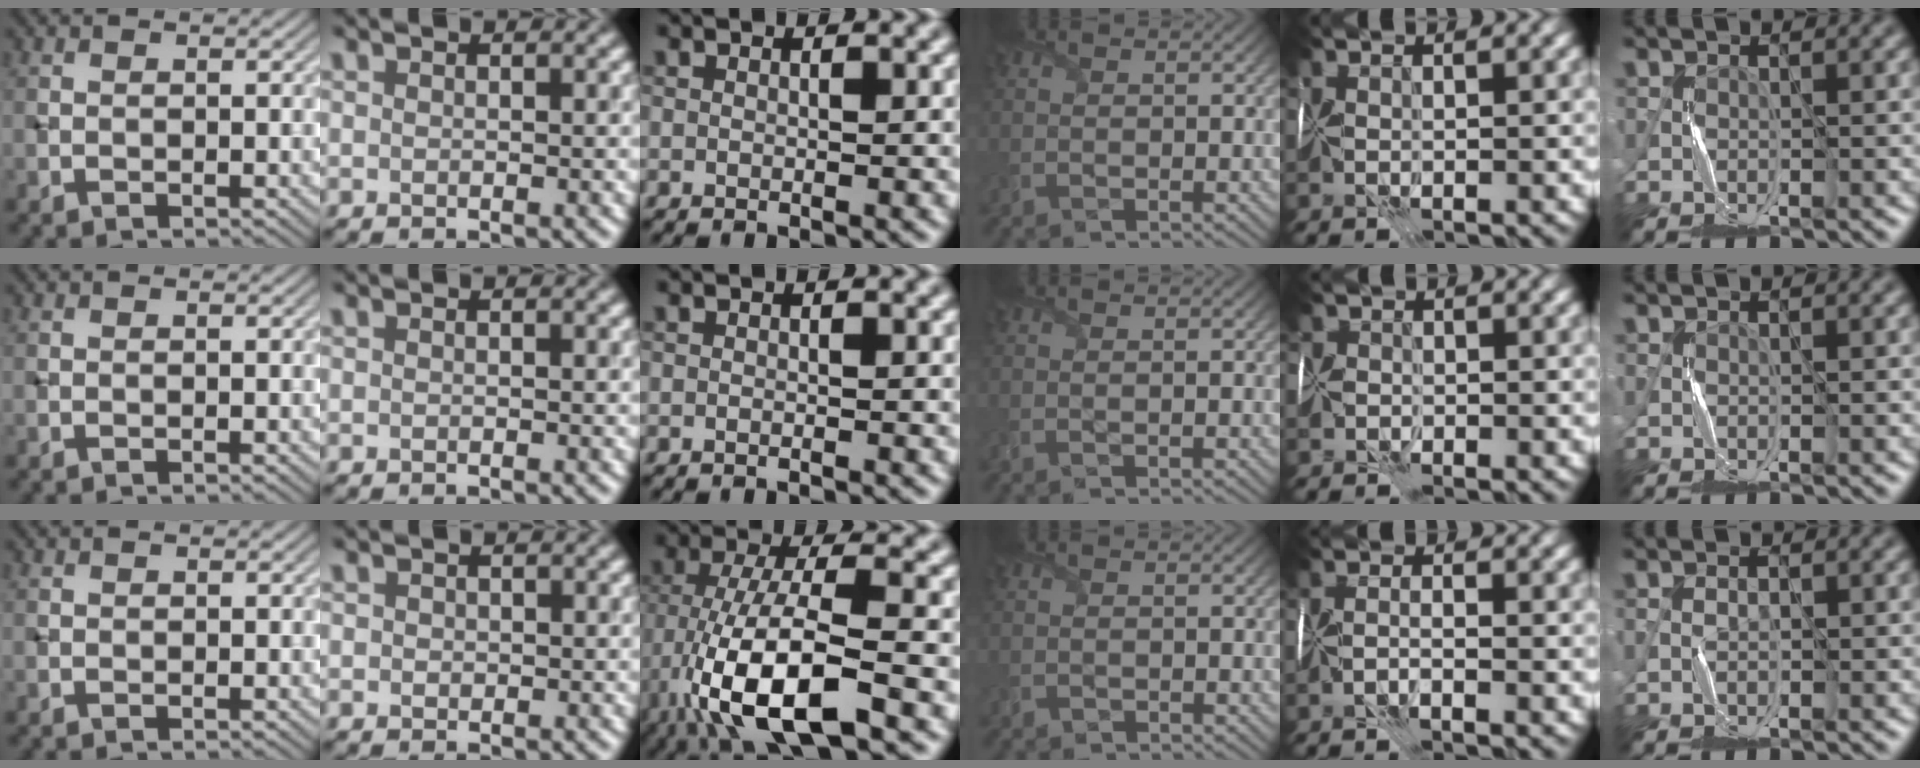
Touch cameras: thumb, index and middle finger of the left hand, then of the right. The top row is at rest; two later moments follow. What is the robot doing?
{"motion": "fold", "object": "map"}